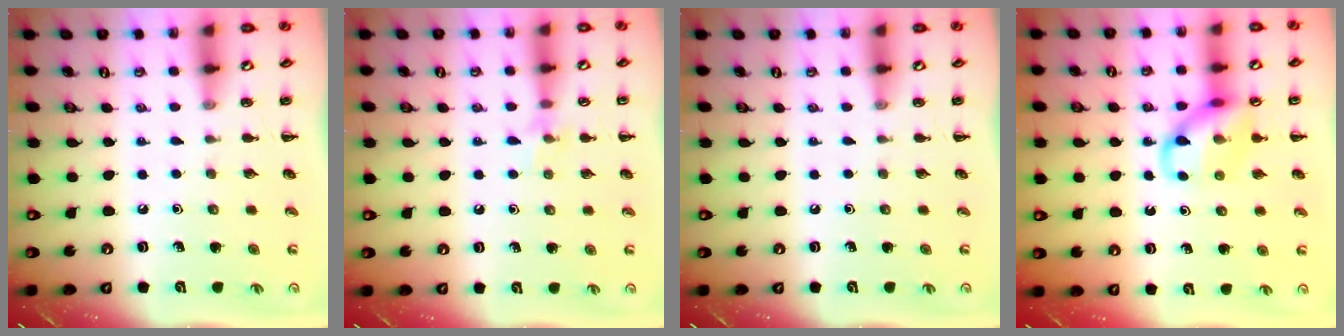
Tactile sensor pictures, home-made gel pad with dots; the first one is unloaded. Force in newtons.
{"total": 6.0, "press": 5.8, "slide": 1.4}
{"total": 0.0}
{"total": 11.6, "press": 11.5, "slide": 1.7}